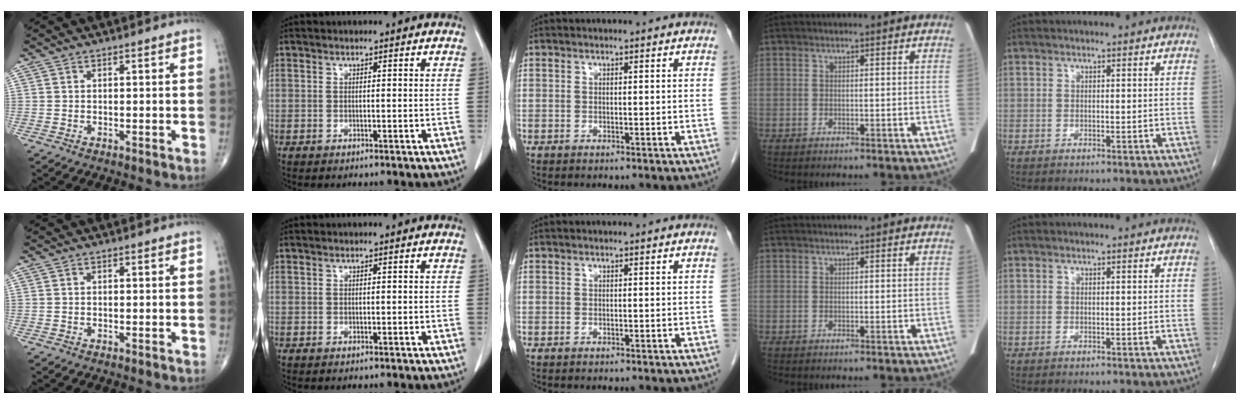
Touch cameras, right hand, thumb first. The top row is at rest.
{}